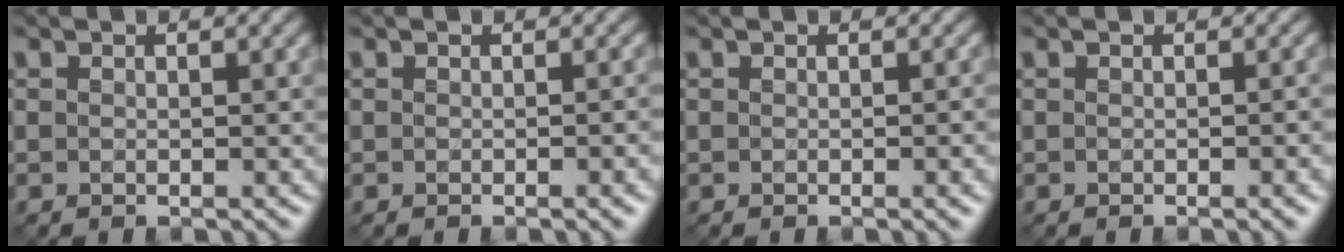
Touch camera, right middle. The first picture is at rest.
{"total": 2.7, "force": [-0.6, 0.8, 2.5], "torque": [-0.020, -0.001, -0.009]}
{"total": 2.1, "force": [-0.4, 0.6, 2.0], "torque": [-0.017, -0.001, -0.006]}
{"total": 2.4, "force": [-0.6, 0.7, 2.2], "torque": [-0.019, -0.001, -0.009]}